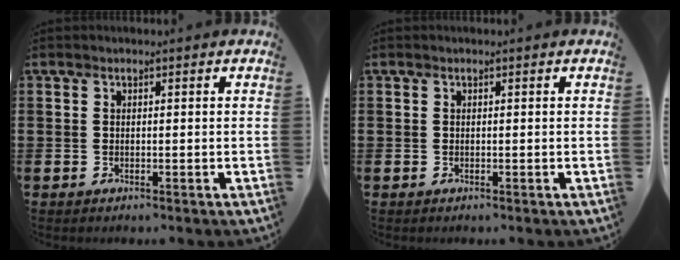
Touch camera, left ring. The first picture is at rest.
{"total": 0.0}